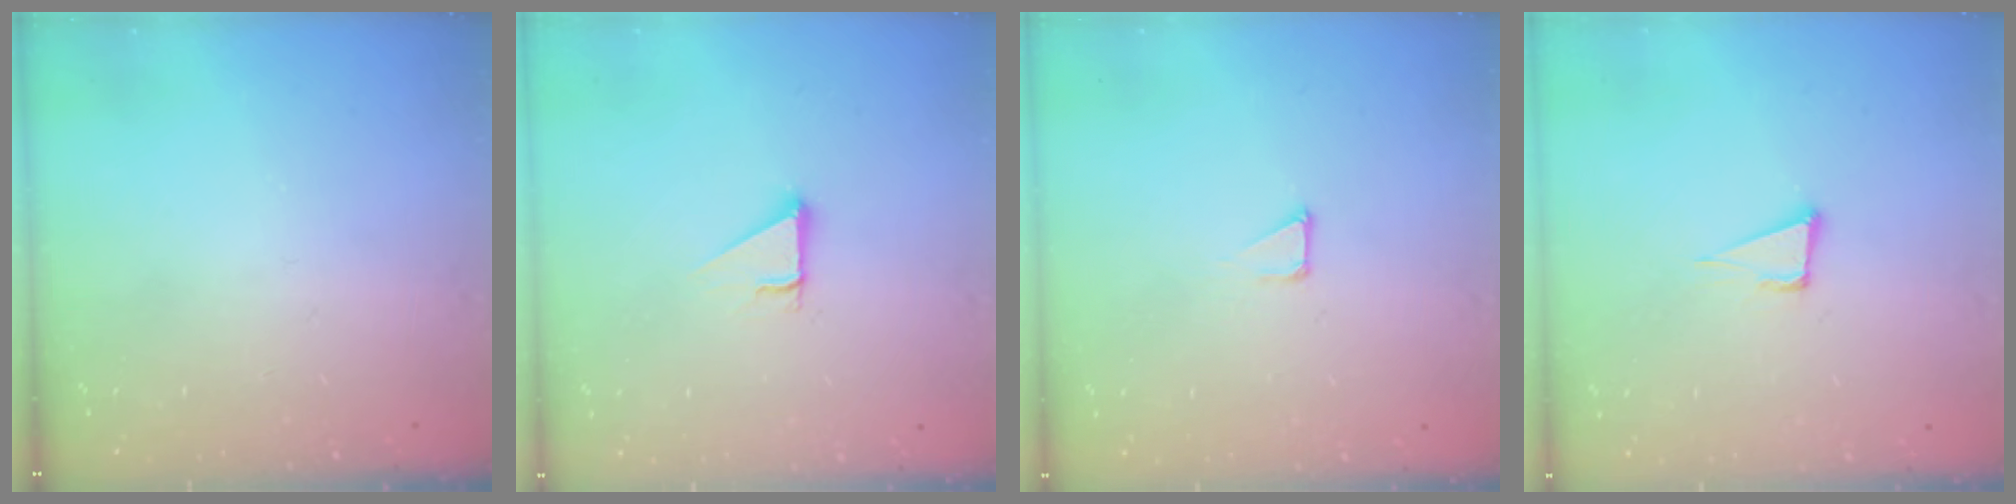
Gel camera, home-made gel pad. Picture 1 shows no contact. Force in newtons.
{"total": 2.7, "press": 2.7, "slide": 0.3}
{"total": 1.2, "press": 1.2, "slide": 0.0}
{"total": 5.2, "press": 4.2, "slide": 3.1}